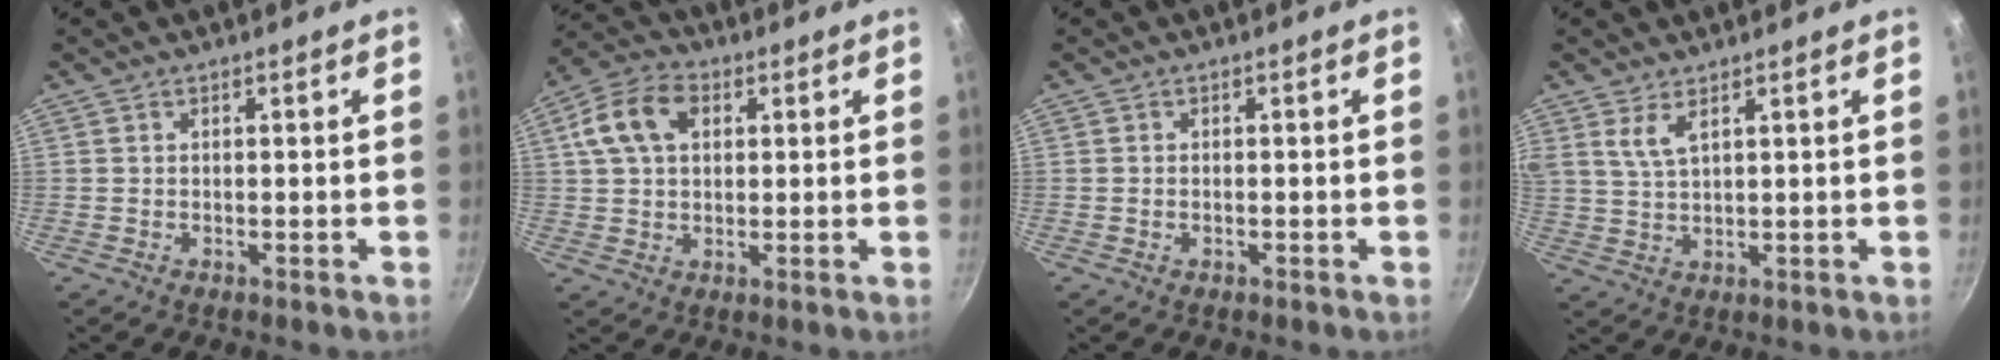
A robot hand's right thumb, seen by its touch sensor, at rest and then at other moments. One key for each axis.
{"total": 10.2, "fx": 2.9, "fy": 6.9, "fz": 6.9, "tx": -0.127, "ty": 0.017, "tz": 0.047}
{"total": 0.6, "fx": -0.2, "fy": 0.4, "fz": 0.4, "tx": -0.012, "ty": 0.005, "tz": -0.001}
{"total": 3.8, "fx": 2.3, "fy": 1.4, "fz": 2.8, "tx": -0.058, "ty": -0.011, "tz": 0.054}